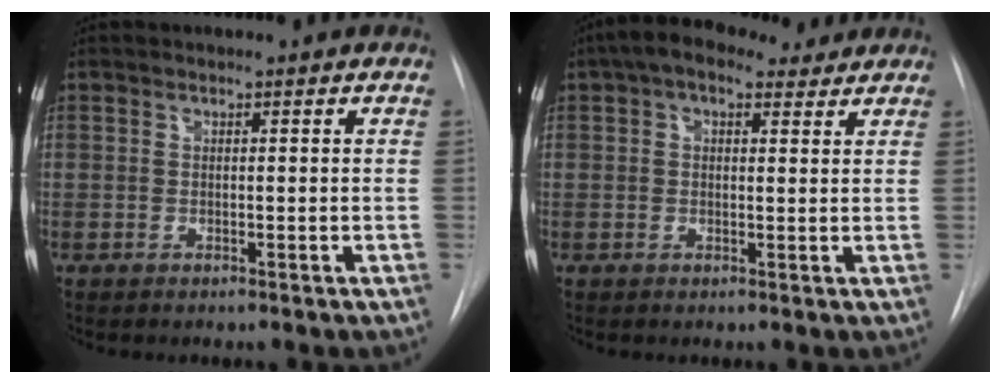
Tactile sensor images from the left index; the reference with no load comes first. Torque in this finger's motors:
{"motor_torque": [0.39, -0.51, 0.03, 0.03]}